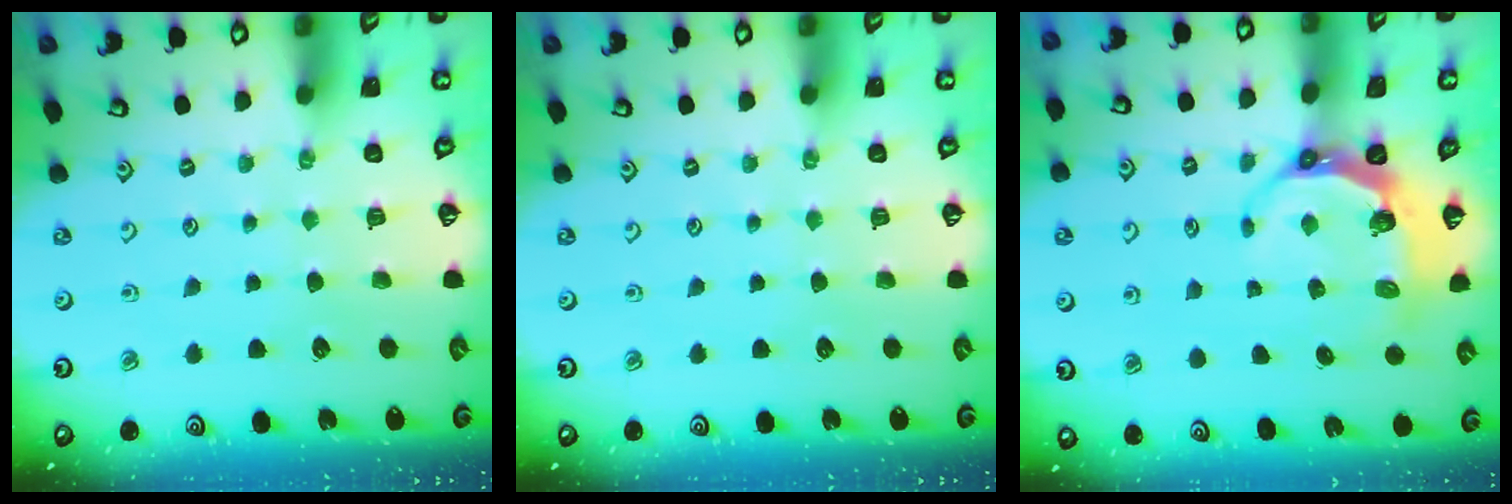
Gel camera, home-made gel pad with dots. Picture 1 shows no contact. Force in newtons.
{"total": 0.0}
{"total": 7.1, "press": 6.1, "slide": 3.6}